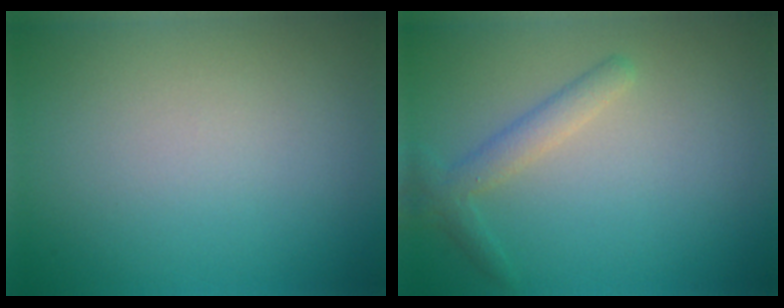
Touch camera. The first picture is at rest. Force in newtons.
{"total": 2.2, "press": 2.2, "slide": 0.1}